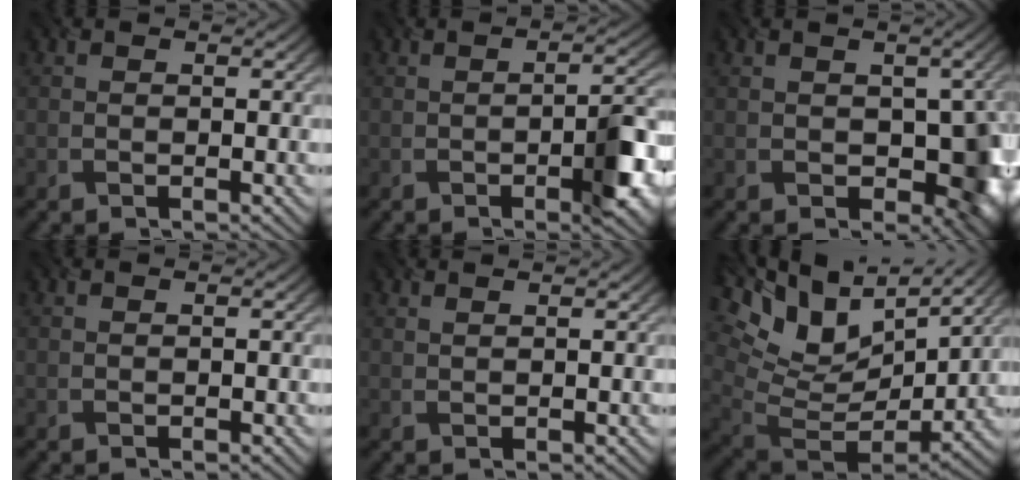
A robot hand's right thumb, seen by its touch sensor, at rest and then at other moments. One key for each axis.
{"total": 6.2, "fx": -1.7, "fy": 1.7, "fz": 5.7, "tx": -0.083, "ty": -0.001, "tz": -0.026}
{"total": 7.8, "fx": -0.5, "fy": 5.1, "fz": 5.9, "tx": -0.085, "ty": -0.021, "tz": 0.002}
{"total": 0.0}
{"total": 1.3, "fx": 1.2, "fy": 0.1, "fz": 0.5, "tx": -0.015, "ty": -0.001, "tz": 0.021}
{"total": 15.5, "fx": 8.0, "fy": 8.3, "fz": 10.4, "tx": -0.221, "ty": 0.017, "tz": 0.145}